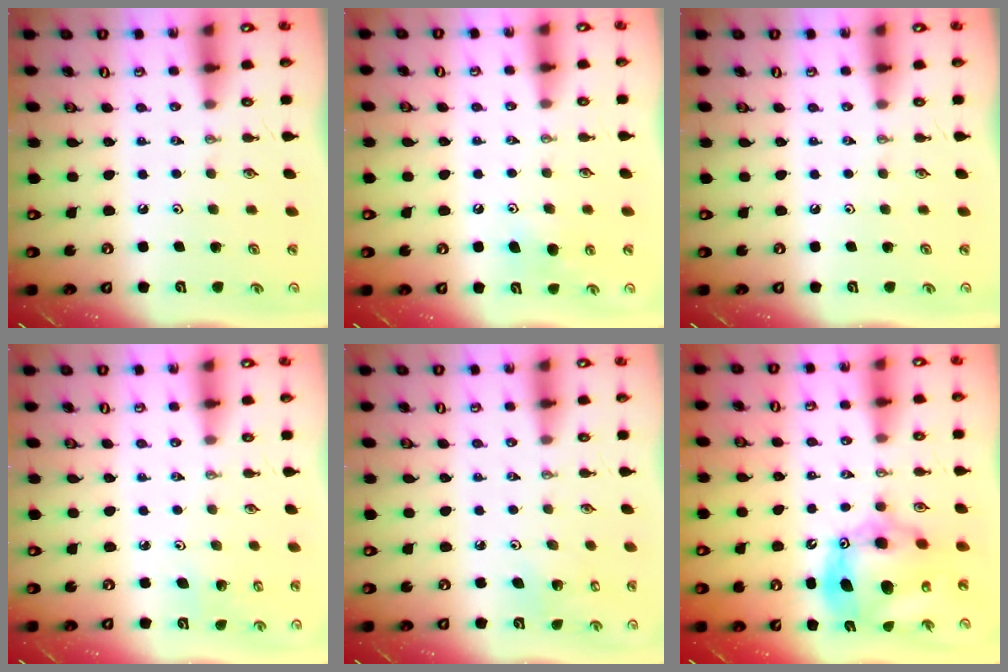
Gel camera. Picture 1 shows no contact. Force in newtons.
{"total": 6.7, "press": 6.7, "slide": 0.9}
{"total": 0.0}
{"total": 3.0, "press": 3.0, "slide": 0.3}
{"total": 4.5, "press": 4.5, "slide": 0.4}
{"total": 15.7, "press": 15.6, "slide": 1.5}